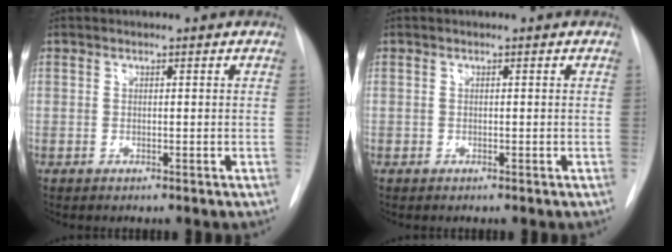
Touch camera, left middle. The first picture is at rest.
{"total": 0.0}